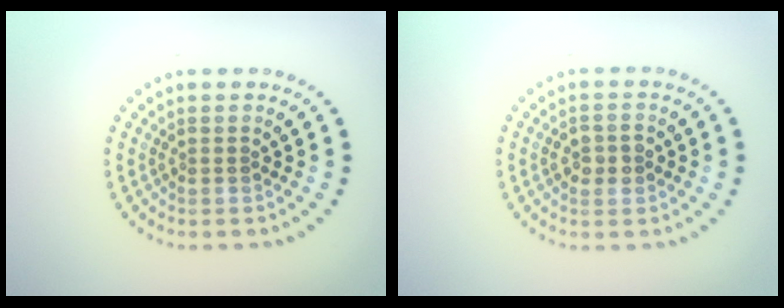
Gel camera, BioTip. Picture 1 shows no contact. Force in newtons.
{"total": 2.0, "press": 1.9, "slide": 0.3}